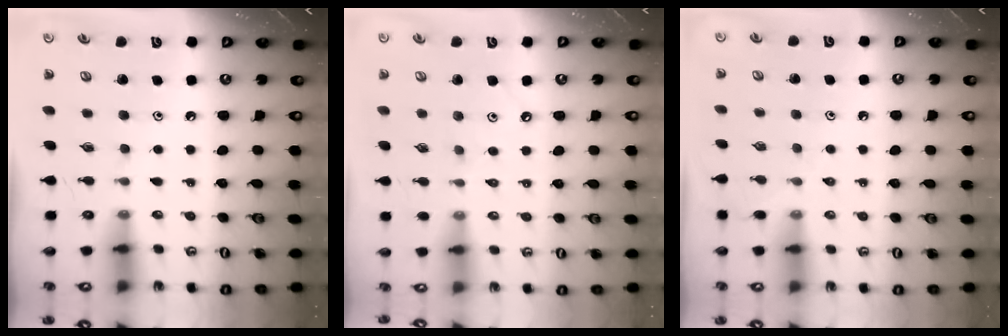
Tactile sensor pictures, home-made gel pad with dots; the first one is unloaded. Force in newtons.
{"total": 3.0, "press": 3.0, "slide": 0.4}
{"total": 4.0, "press": 4.0, "slide": 0.7}